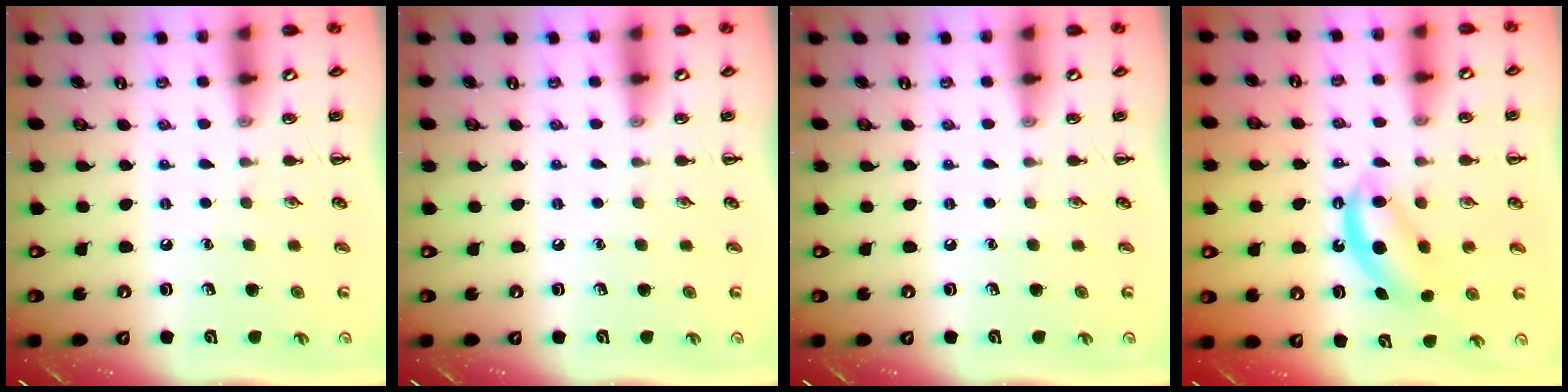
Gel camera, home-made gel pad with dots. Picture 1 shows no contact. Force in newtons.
{"total": 0.0}
{"total": 0.0}
{"total": 7.0, "press": 7.0, "slide": 0.8}